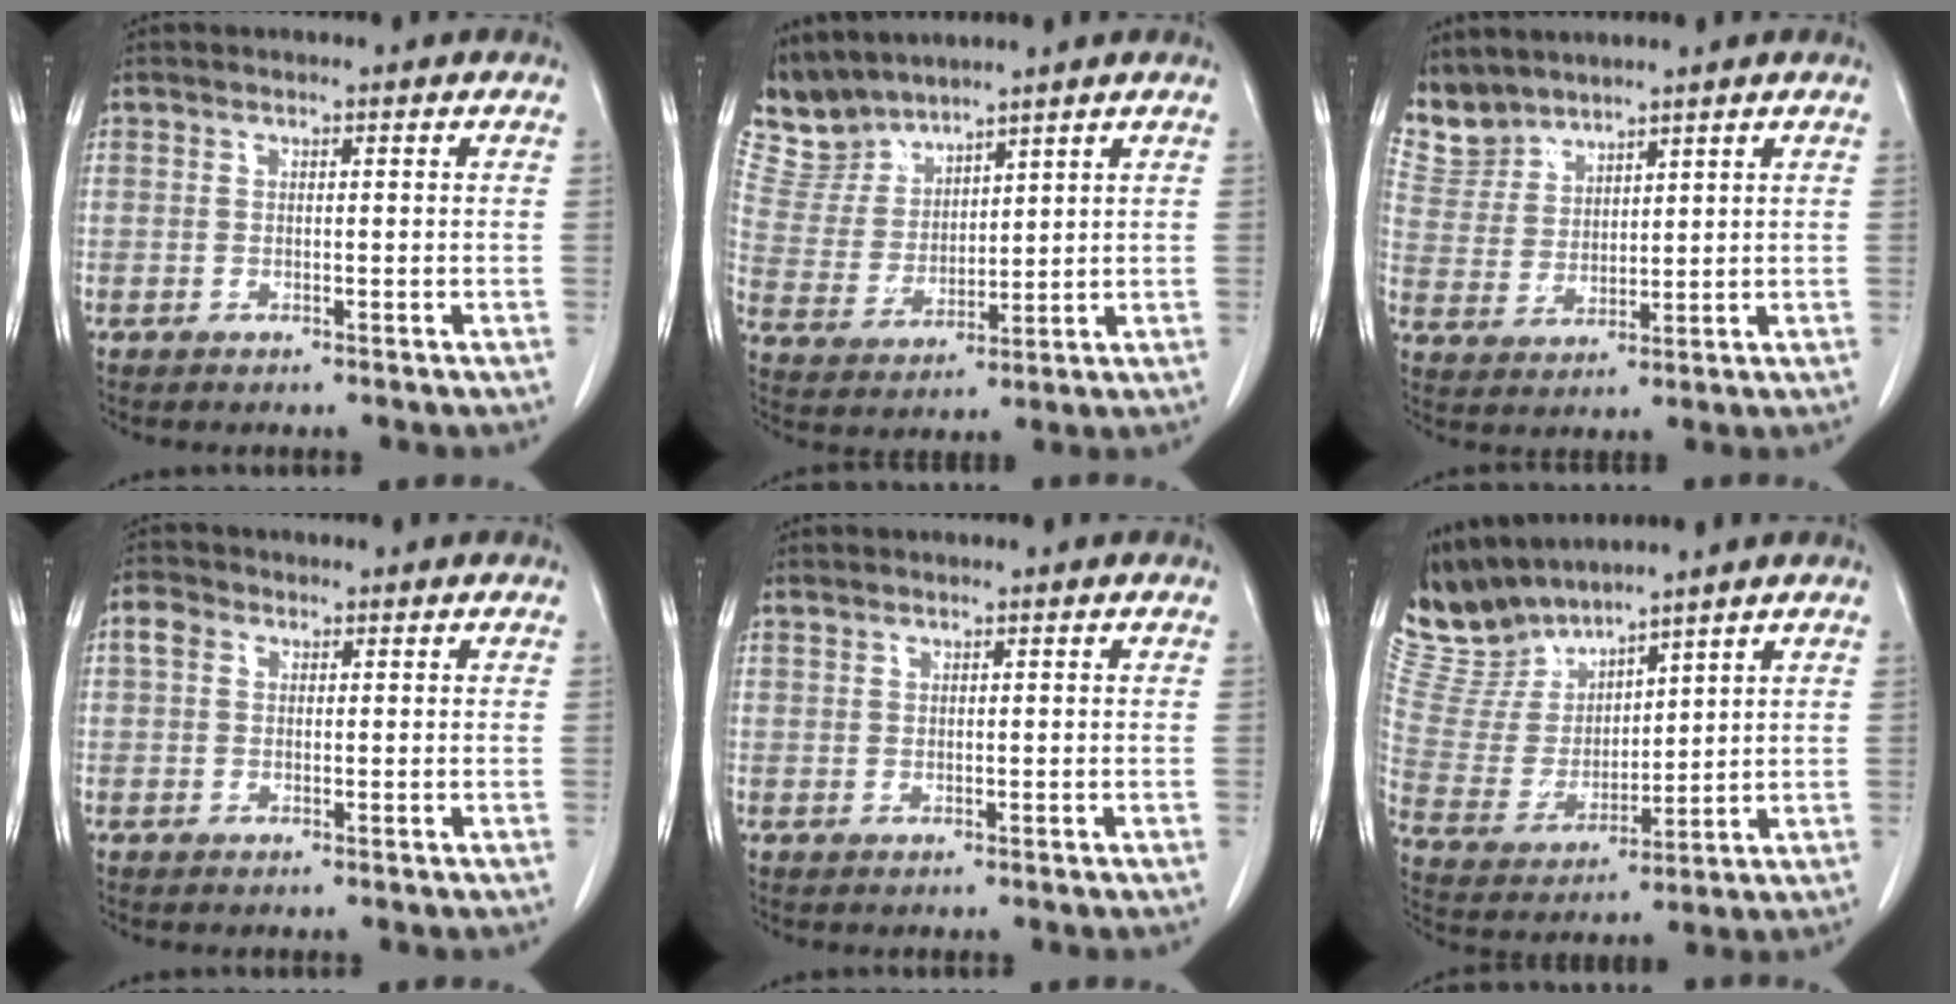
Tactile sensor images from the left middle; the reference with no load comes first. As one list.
[{"total": 7.0, "force": [6.9, 1.5, 0.0], "torque": [-0.019, 0.008, 0.160]}, {"total": 6.0, "force": [5.8, 1.7, -0.4], "torque": [-0.003, 0.004, 0.135]}, {"total": 2.2, "force": [0.7, 1.7, 1.2], "torque": [-0.028, 0.016, 0.012]}, {"total": 0.5, "force": [0.5, 0.1, 0.0], "torque": [-0.006, 0.005, 0.014]}, {"total": 9.9, "force": [9.8, 1.5, 1.1], "torque": [-0.047, 0.005, 0.223]}]